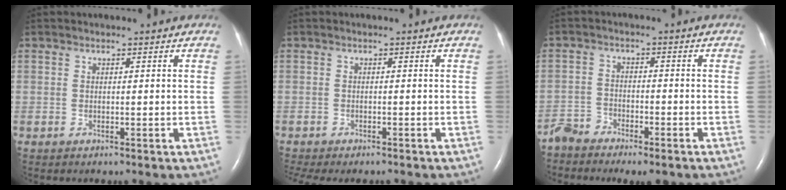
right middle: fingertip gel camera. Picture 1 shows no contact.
{"total": 6.9, "force": [-5.9, 1.9, 3.0], "torque": [-0.044, 0.000, -0.084]}
{"total": 5.4, "force": [-4.7, 1.8, 2.0], "torque": [-0.036, -0.002, -0.082]}